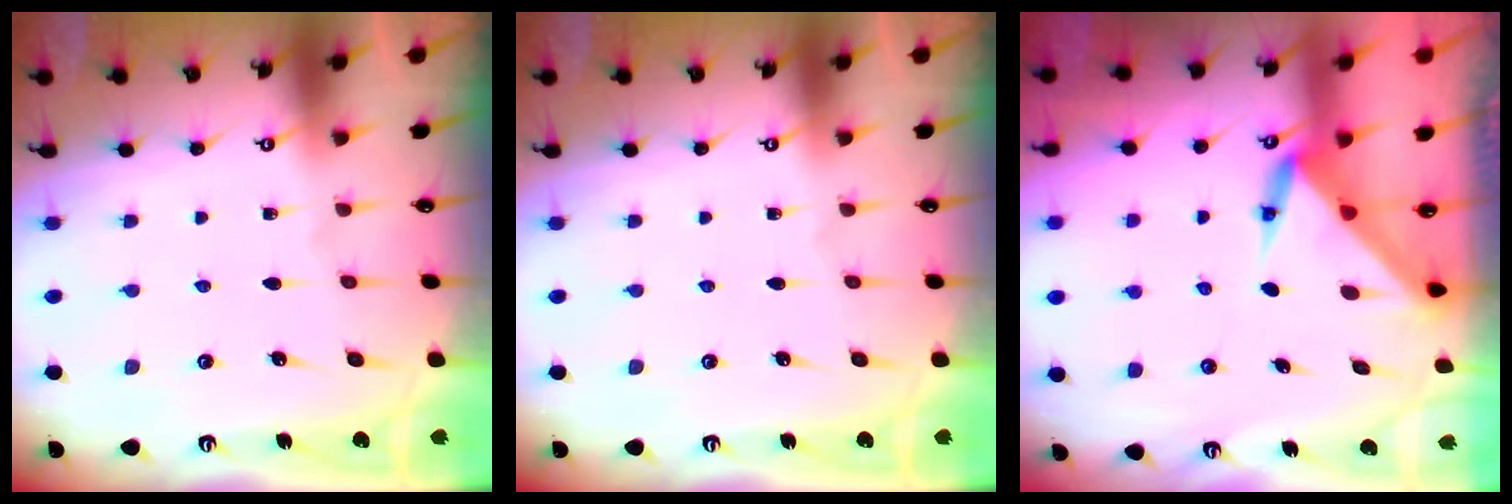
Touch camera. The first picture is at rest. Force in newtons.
{"total": 0.0}
{"total": 3.5, "press": 3.5, "slide": 0.1}